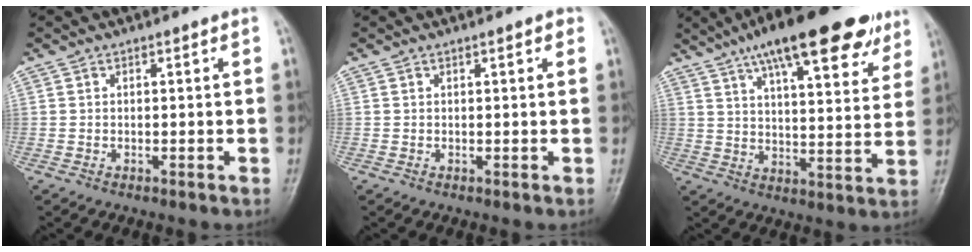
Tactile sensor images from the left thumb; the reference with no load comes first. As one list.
[{"total": 1.1, "force": [0.6, 0.3, 0.8], "torque": [-0.009, 0.001, 0.005]}, {"total": 22.3, "force": [14.2, 6.9, 15.8], "torque": [-0.206, -0.019, 0.208]}]